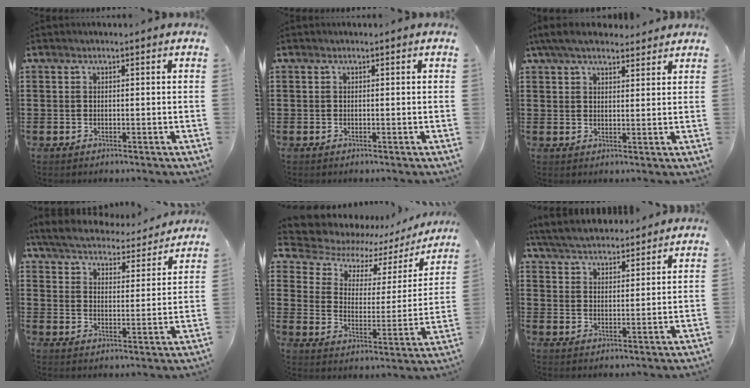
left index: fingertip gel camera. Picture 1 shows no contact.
{"total": 0.0}
{"total": 5.3, "force": [4.4, 1.6, 2.4], "torque": [-0.059, 0.000, 0.083]}
{"total": 5.3, "force": [5.2, 0.1, 1.0], "torque": [-0.046, -0.037, 0.088]}
{"total": 5.4, "force": [4.0, 3.1, 1.9], "torque": [-0.055, -0.030, 0.064]}
{"total": 5.1, "force": [4.9, 0.9, 0.8], "torque": [-0.036, -0.017, 0.089]}